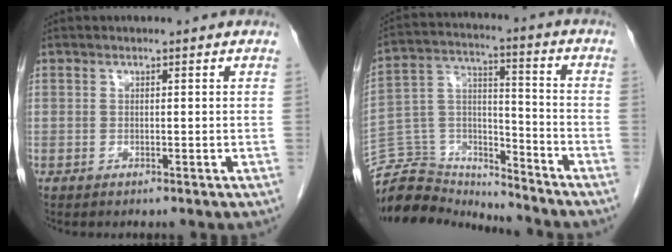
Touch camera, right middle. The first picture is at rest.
{"total": 15.6, "force": [-15.2, 2.9, 1.0], "torque": [-0.023, 0.051, -0.264]}